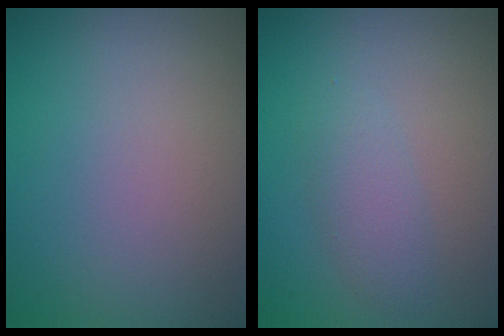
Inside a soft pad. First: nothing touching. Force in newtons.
{"total": 2.0, "press": 2.0, "slide": 0.1}